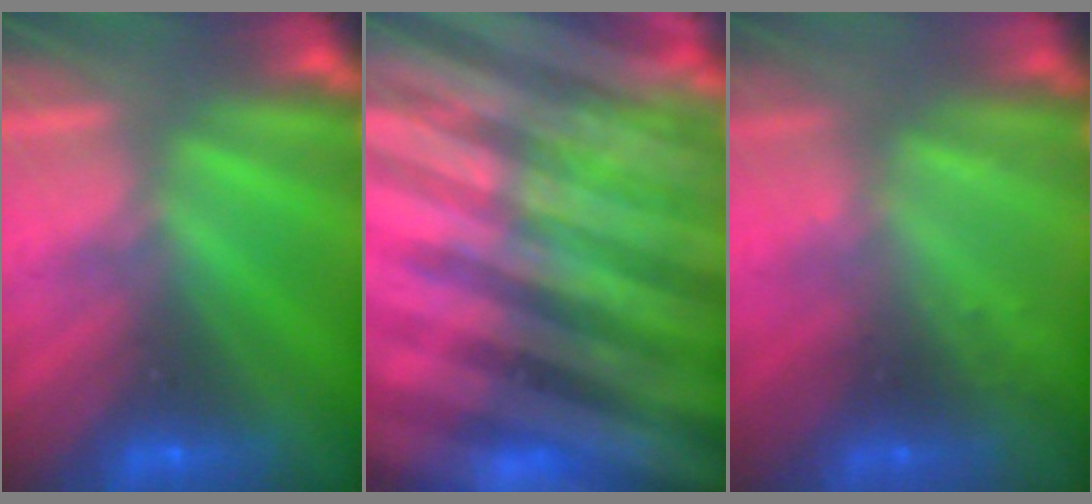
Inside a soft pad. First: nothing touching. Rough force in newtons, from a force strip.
{"total": 6.8}
{"total": 2.3}